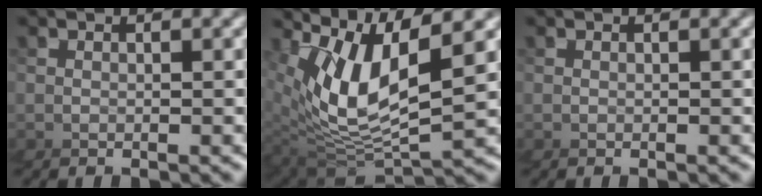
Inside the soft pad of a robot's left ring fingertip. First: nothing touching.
{"total": 6.0, "force": [2.1, 4.0, 3.9], "torque": [-0.120, 0.017, 0.025]}
{"total": 0.0}